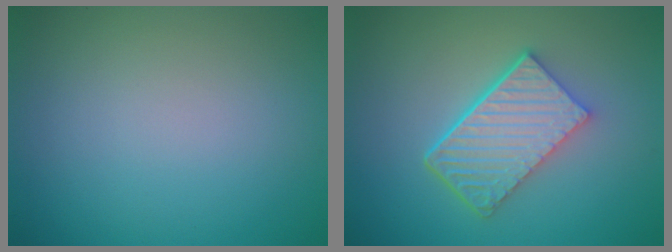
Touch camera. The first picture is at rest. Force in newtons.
{"total": 6.2, "press": 4.3, "slide": 4.4}